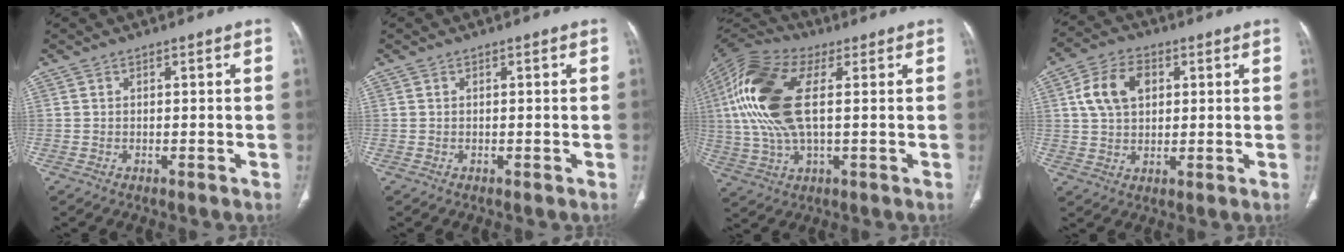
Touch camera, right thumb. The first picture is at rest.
{"total": 0.0}
{"total": 18.8, "force": [3.4, 8.9, 16.2], "torque": [-0.356, 0.013, 0.057]}
{"total": 9.5, "force": [2.6, 6.4, 6.5], "torque": [-0.112, 0.007, 0.045]}